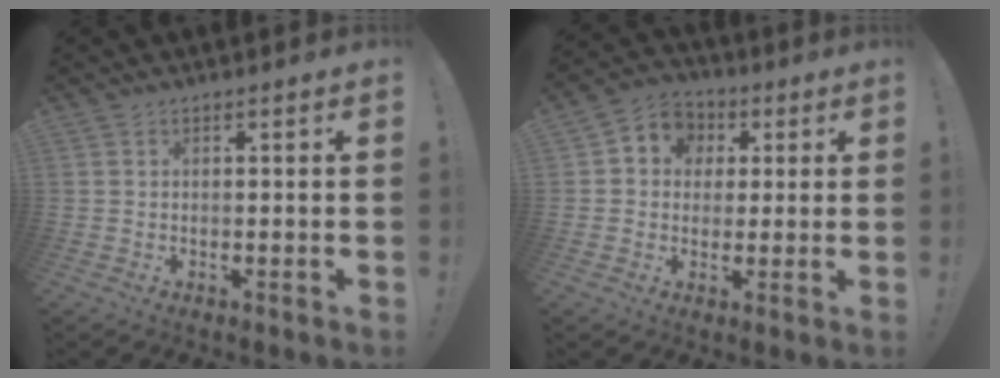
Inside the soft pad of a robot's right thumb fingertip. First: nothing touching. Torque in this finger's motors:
{"motor_torque": [1.13, 1.04, 0.80, 0.02, 0.04]}